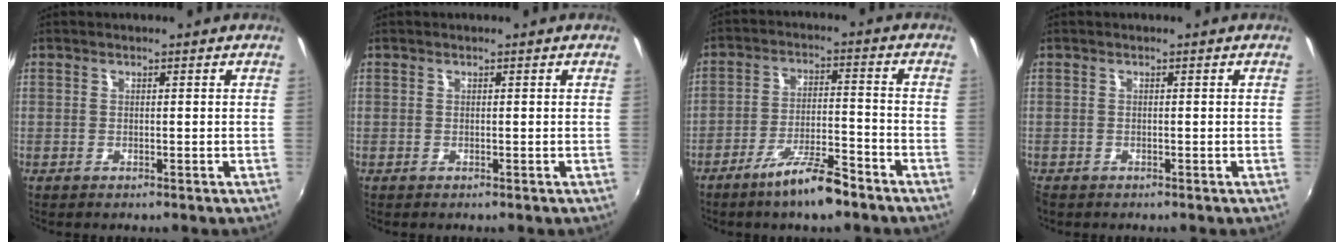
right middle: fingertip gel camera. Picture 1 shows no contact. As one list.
[{"total": 0.0}, {"total": 9.1, "force": [-6.7, 1.6, 5.8], "torque": [-0.114, 0.001, -0.112]}, {"total": 1.0, "force": [-0.9, 0.4, 0.1], "torque": [-0.008, -0.004, -0.018]}]